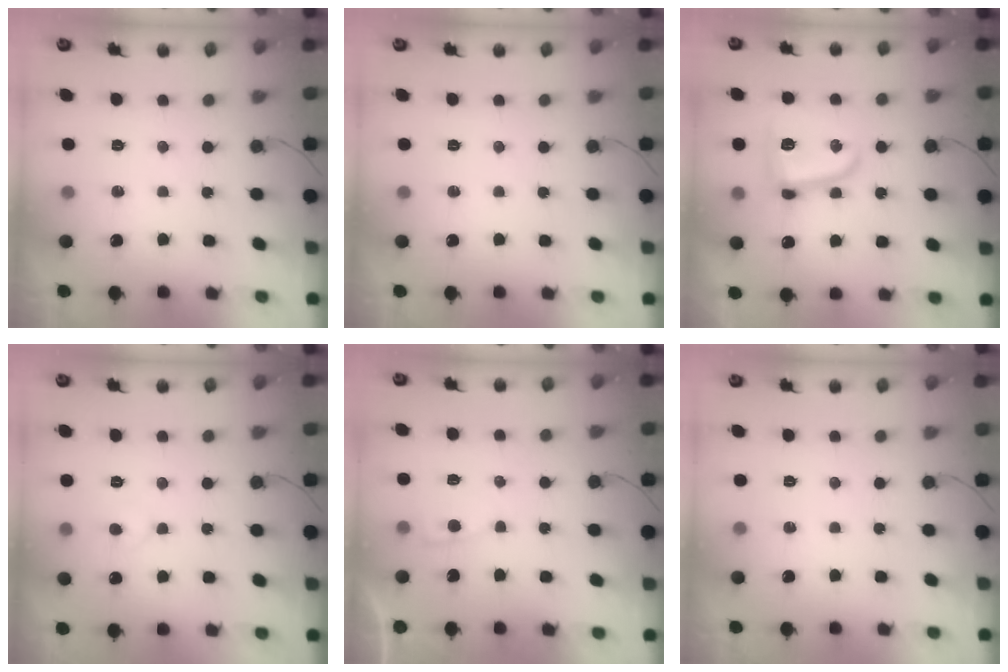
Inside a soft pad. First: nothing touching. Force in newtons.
{"total": 0.0}
{"total": 10.3, "press": 10.3, "slide": 0.8}
{"total": 4.5, "press": 4.5, "slide": 0.5}
{"total": 2.3, "press": 2.3, "slide": 0.2}
{"total": 0.0}